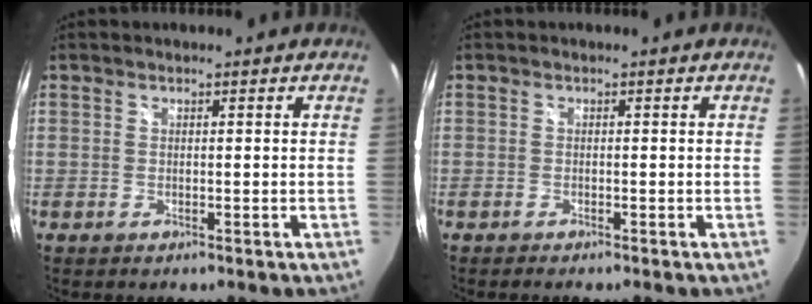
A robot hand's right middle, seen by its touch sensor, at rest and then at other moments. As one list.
[{"total": 1.7, "force": [-1.5, 0.2, 0.7], "torque": [-0.018, -0.011, -0.027]}]